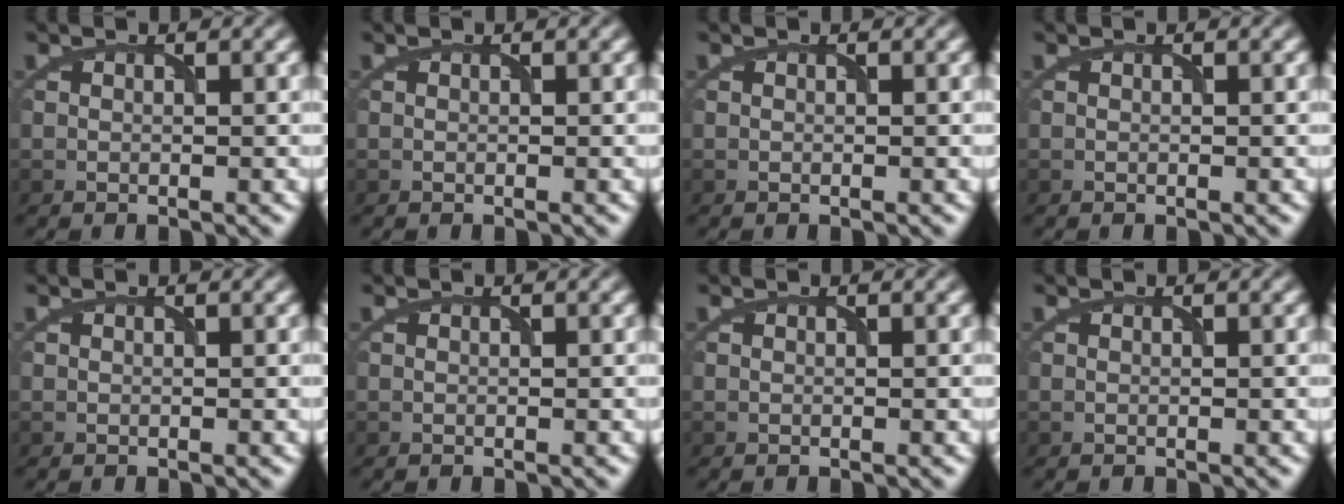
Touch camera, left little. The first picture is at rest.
{"total": 0.0}
{"total": 0.0}
{"total": 0.0}
{"total": 0.0}
{"total": 0.0}
{"total": 0.0}
{"total": 0.0}